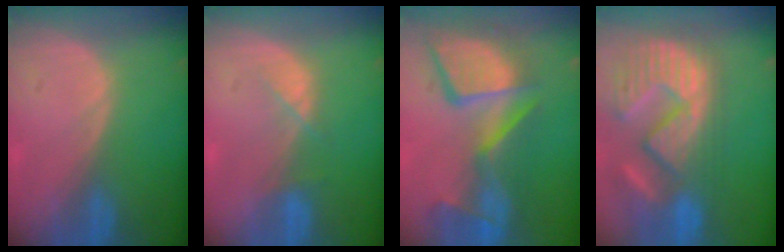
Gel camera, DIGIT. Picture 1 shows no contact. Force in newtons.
{"total": 2.4, "press": 2.3, "slide": 0.5}
{"total": 13.6, "press": 11.1, "slide": 7.8}
{"total": 14.5, "press": 12.4, "slide": 7.7}